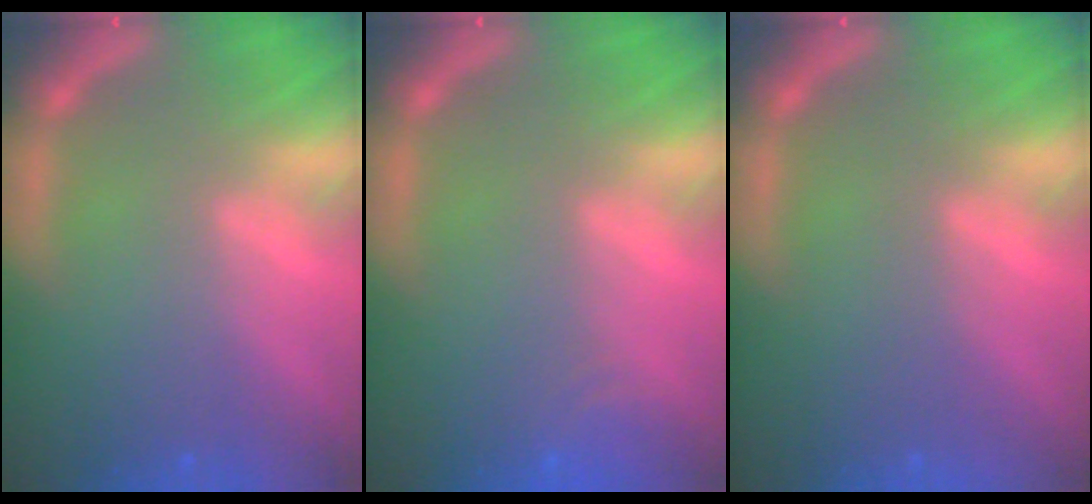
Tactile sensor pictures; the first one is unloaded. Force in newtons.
{"total": 2.4}
{"total": 0.0}